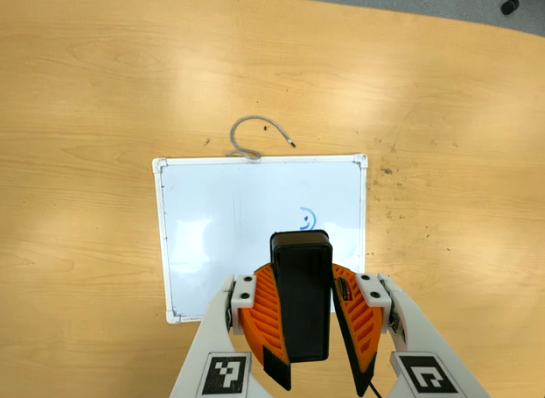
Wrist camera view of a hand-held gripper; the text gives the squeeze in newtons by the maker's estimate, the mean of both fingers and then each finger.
{"total": 10.0, "left": 9.4, "right": 10.6}